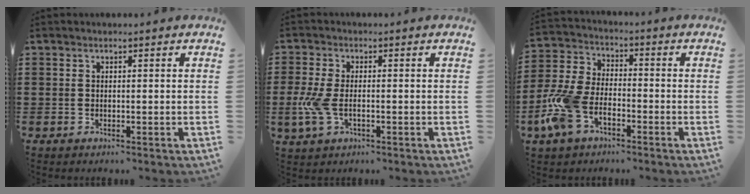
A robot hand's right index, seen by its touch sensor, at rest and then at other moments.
{"total": 5.4, "force": [-1.2, 2.7, 4.4], "torque": [-0.119, -0.010, -0.031]}
{"total": 8.2, "force": [-4.3, 4.3, 5.4], "torque": [-0.147, -0.002, -0.089]}